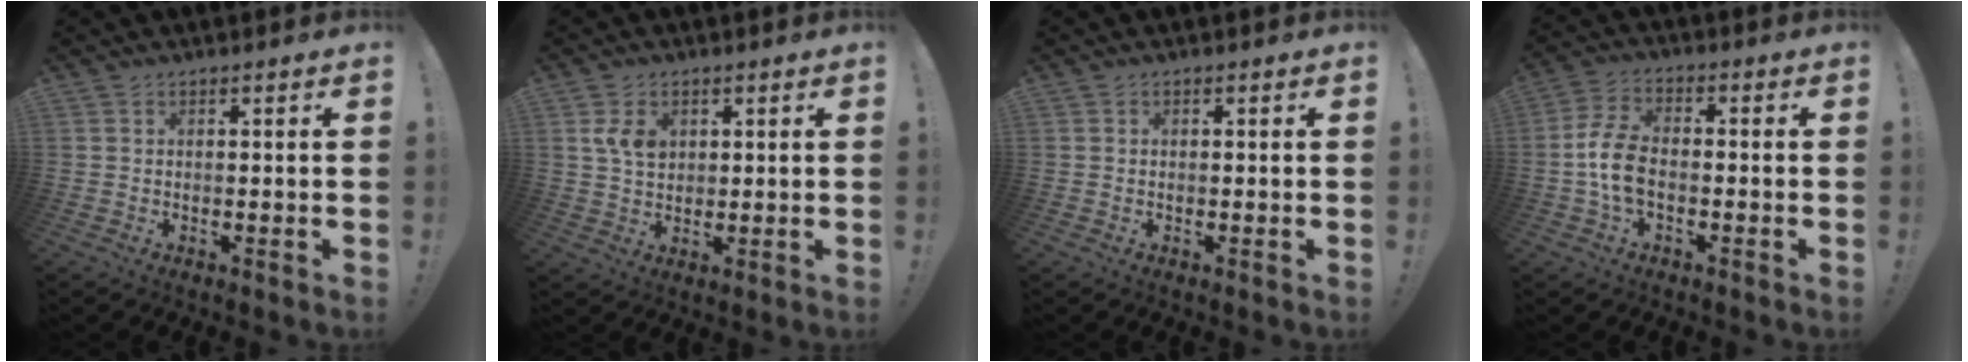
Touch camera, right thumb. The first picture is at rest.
{"total": 6.1, "force": [2.2, 4.4, 3.7], "torque": [-0.062, -0.008, 0.039]}
{"total": 0.0}
{"total": 9.6, "force": [-2.2, 5.4, 7.6], "torque": [-0.162, 0.007, -0.036]}